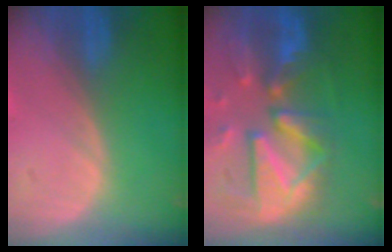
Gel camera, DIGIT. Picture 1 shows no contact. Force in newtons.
{"total": 12.4, "press": 10.8, "slide": 6.1}